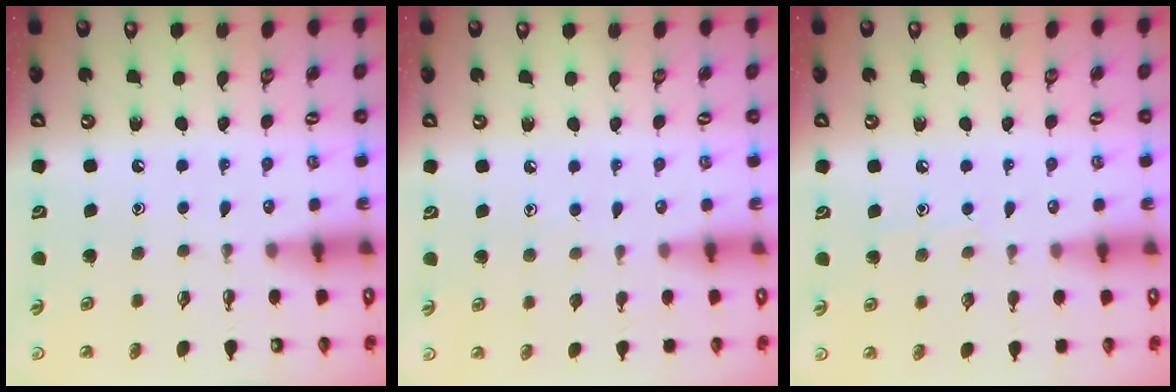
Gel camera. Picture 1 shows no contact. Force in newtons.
{"total": 5.2, "press": 5.2, "slide": 0.5}
{"total": 5.6, "press": 5.6, "slide": 0.6}